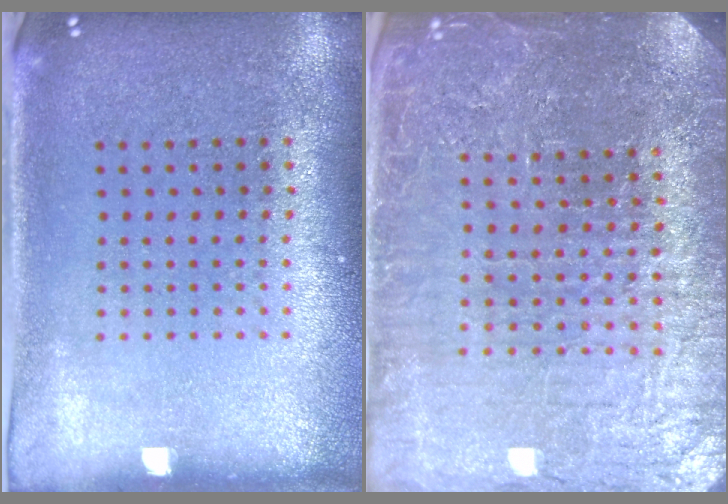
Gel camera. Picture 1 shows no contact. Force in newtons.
{"total": 5.1, "press": 4.7, "slide": 2.0}